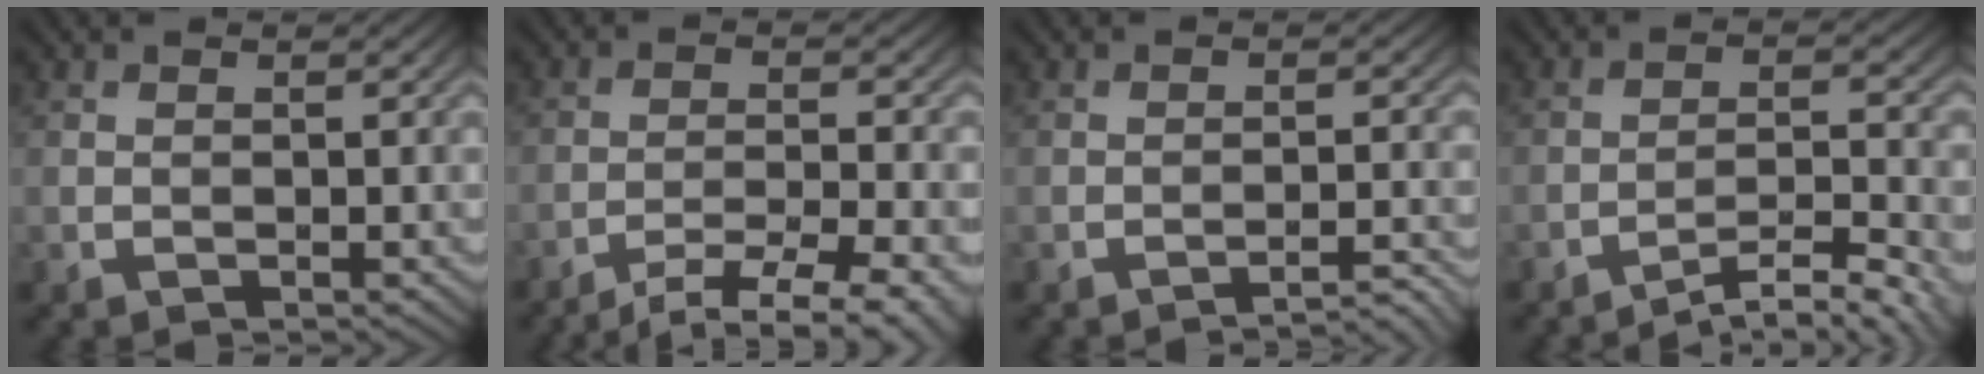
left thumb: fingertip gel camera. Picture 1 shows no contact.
{"total": 5.6, "force": [-4.4, 0.4, 3.4], "torque": [-0.062, 0.000, -0.066]}
{"total": 2.6, "force": [-2.4, -0.8, 0.4], "torque": [-0.003, 0.012, -0.035]}
{"total": 4.8, "force": [-4.2, -0.1, 2.2], "torque": [-0.034, 0.008, -0.064]}